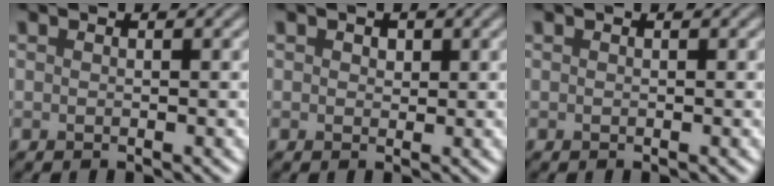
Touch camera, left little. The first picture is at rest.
{"total": 1.2, "force": [0.5, 0.9, 0.6], "torque": [-0.012, 0.002, 0.002]}
{"total": 0.0}